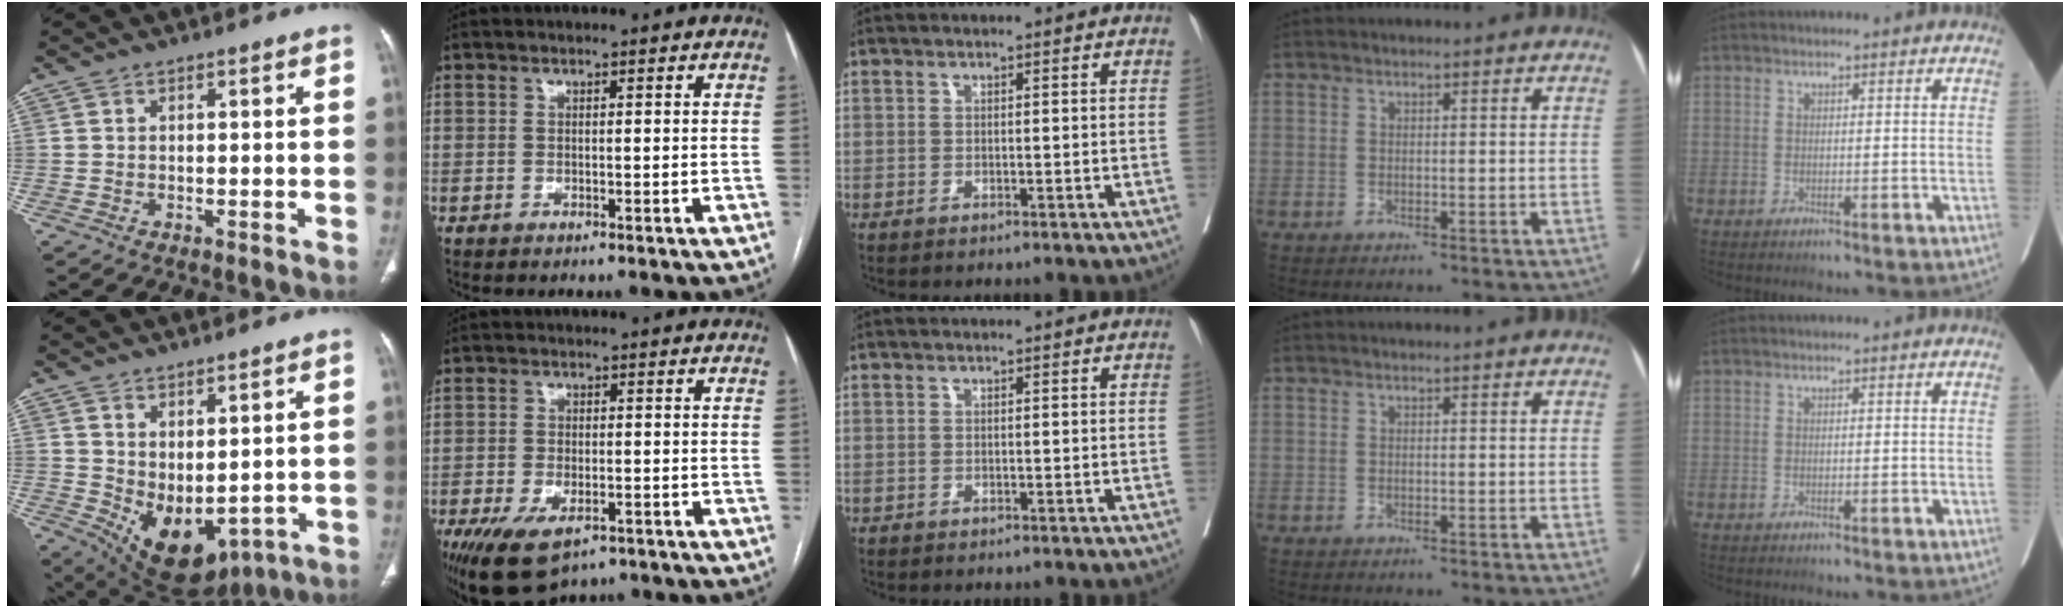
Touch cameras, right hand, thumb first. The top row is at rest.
{"thumb": {"total": 11.3, "force": [-0.4, 6.4, 9.3], "torque": [-0.131, -0.017, 0.030]}, "index": {"total": 9.0, "force": [-5.6, 4.2, 5.7], "torque": [-0.102, -0.010, -0.086]}}